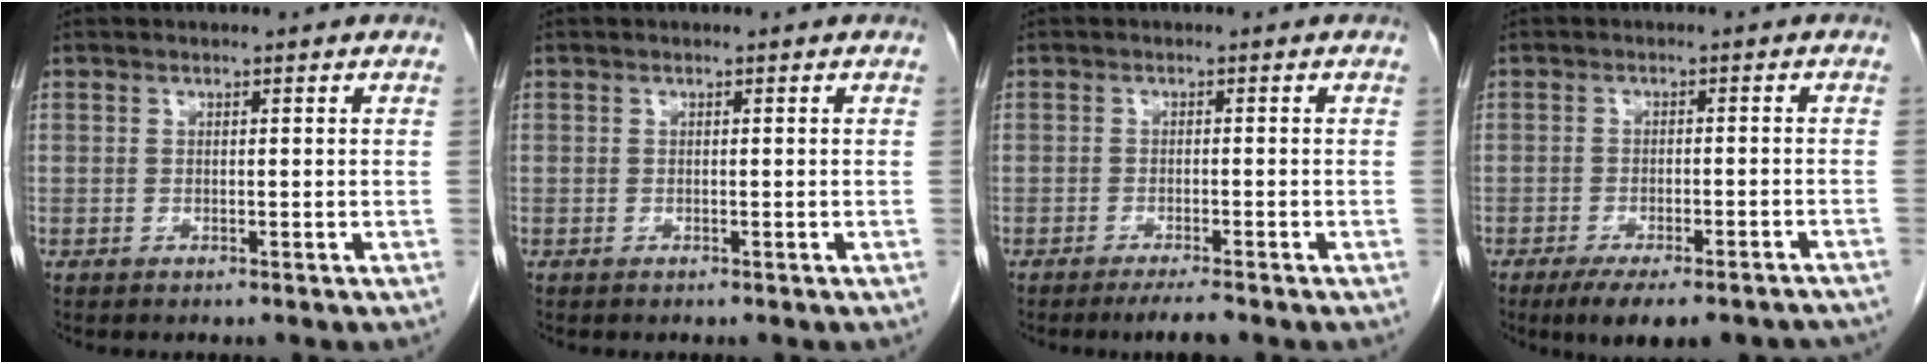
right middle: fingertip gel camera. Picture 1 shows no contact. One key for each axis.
{"total": 0.0}
{"total": 3.1, "fx": -2.5, "fy": 0.0, "fz": 1.9, "tx": -0.029, "ty": -0.006, "tz": -0.041}
{"total": 13.4, "fx": -11.0, "fy": 3.1, "fz": 7.0, "tx": -0.077, "ty": -0.002, "tz": -0.142}